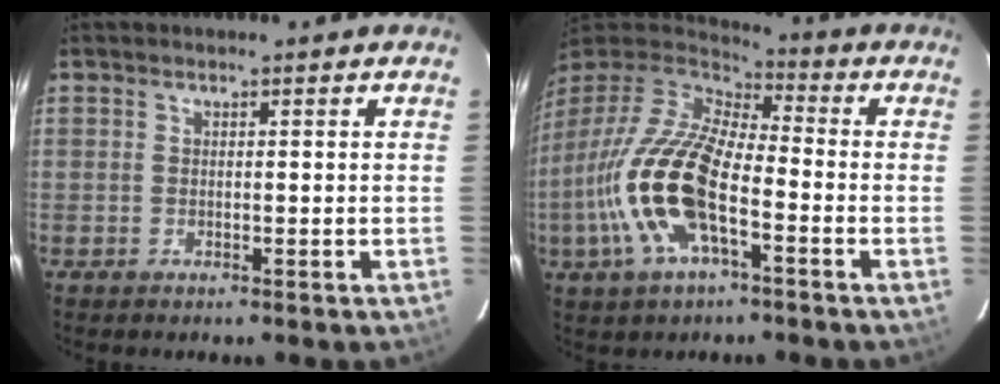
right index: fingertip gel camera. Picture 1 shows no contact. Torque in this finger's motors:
{"motor_torque": [2.14, 0.00, 1.05, 0.21]}